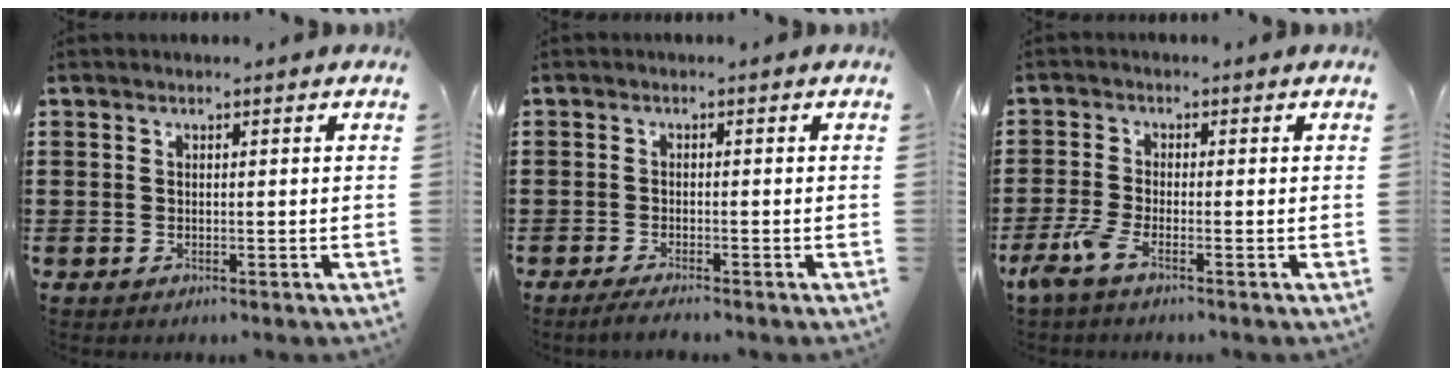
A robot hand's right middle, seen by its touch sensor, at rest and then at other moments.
{"total": 1.6, "force": [-1.4, -0.1, 0.7], "torque": [-0.012, 0.001, -0.026]}
{"total": 3.5, "force": [-2.3, 0.5, 2.7], "torque": [-0.081, -0.014, -0.049]}